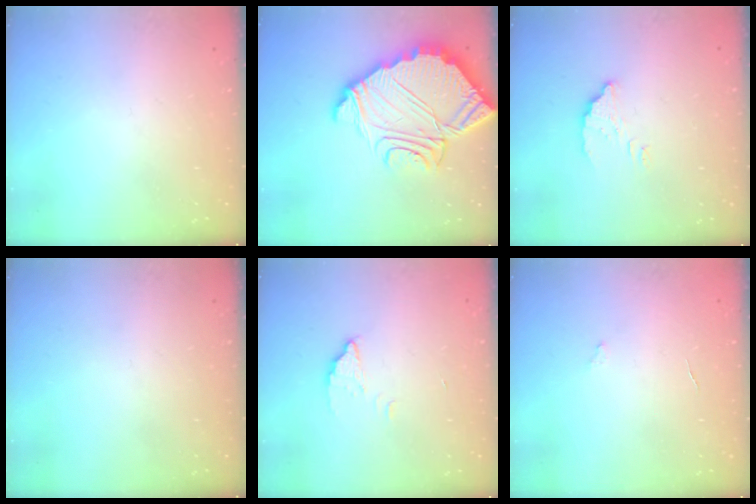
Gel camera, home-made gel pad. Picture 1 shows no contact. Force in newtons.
{"total": 14.4, "press": 14.3, "slide": 1.1}
{"total": 3.9, "press": 3.9, "slide": 0.3}
{"total": 0.0}
{"total": 2.6, "press": 2.6, "slide": 0.2}
{"total": 2.6, "press": 2.6, "slide": 0.2}